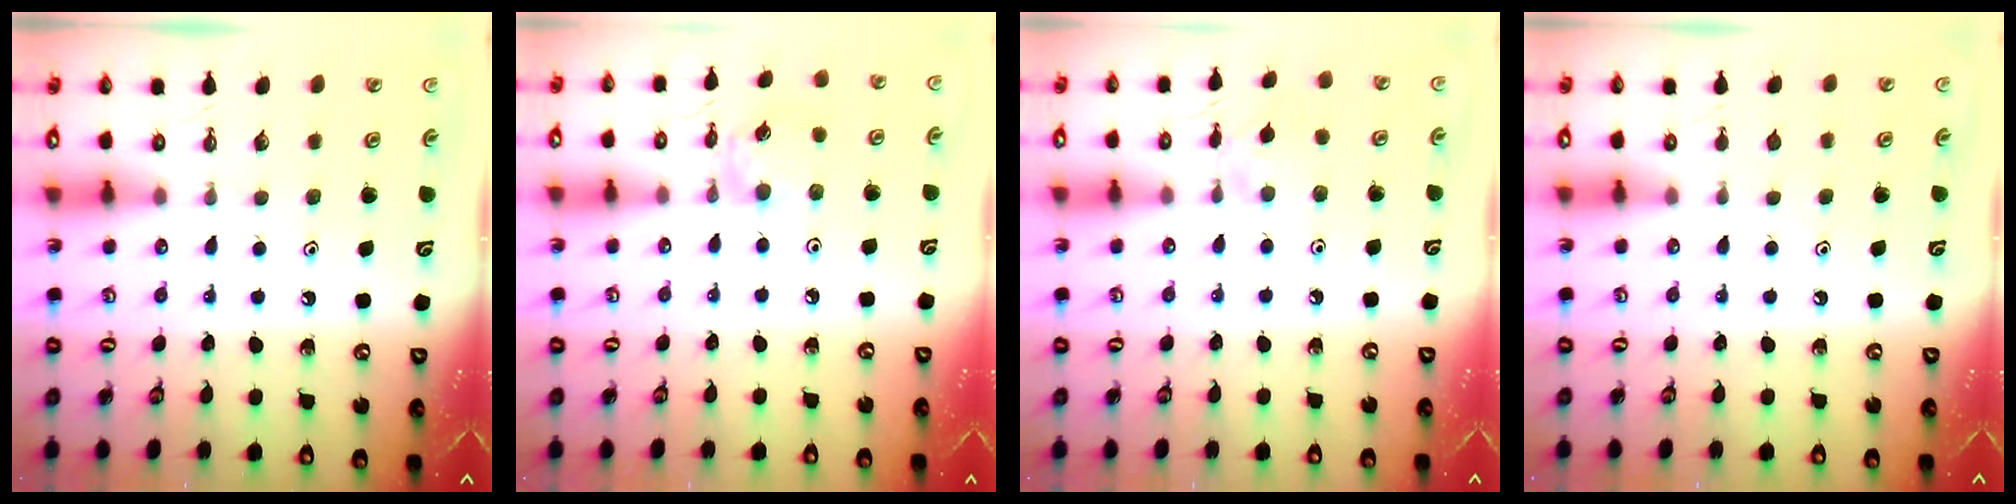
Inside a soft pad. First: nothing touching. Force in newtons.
{"total": 5.0, "press": 5.0, "slide": 0.2}
{"total": 1.9, "press": 1.9, "slide": 0.5}
{"total": 0.6, "press": 0.6, "slide": 0.2}